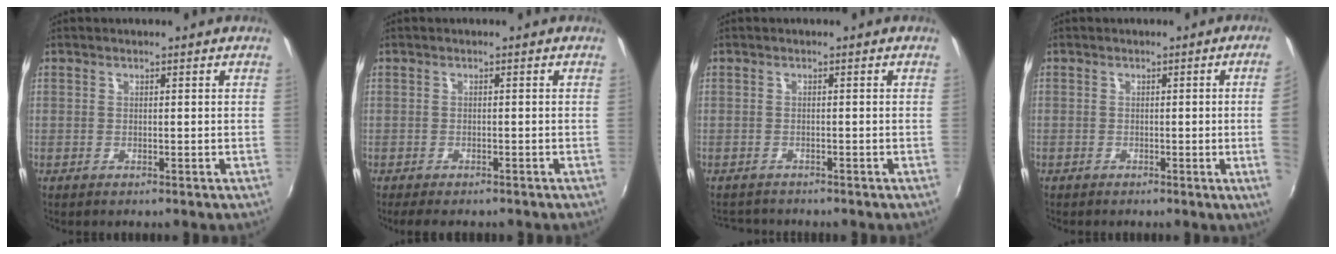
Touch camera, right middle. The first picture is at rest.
{"total": 4.2, "force": [-3.3, 1.4, 2.1], "torque": [-0.045, -0.015, -0.051]}
{"total": 3.0, "force": [-2.8, 0.8, 0.4], "torque": [-0.015, -0.007, -0.047]}
{"total": 4.6, "force": [0.0, -2.0, 4.1], "torque": [-0.062, -0.009, 0.004]}